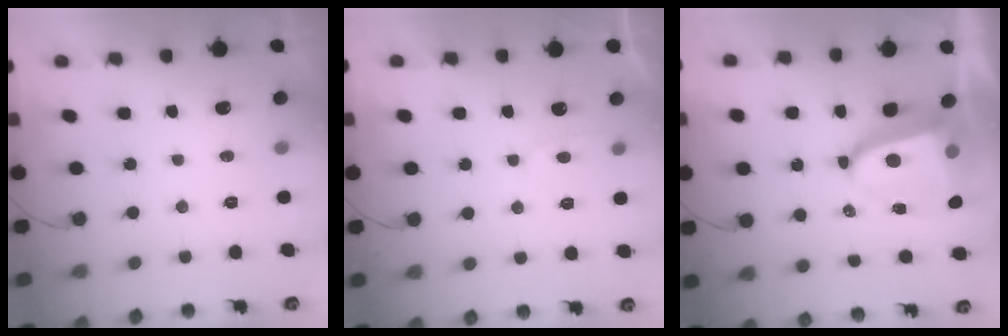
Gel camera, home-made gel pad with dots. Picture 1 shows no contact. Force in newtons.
{"total": 2.5, "press": 2.5, "slide": 0.3}
{"total": 8.1, "press": 8.0, "slide": 0.8}